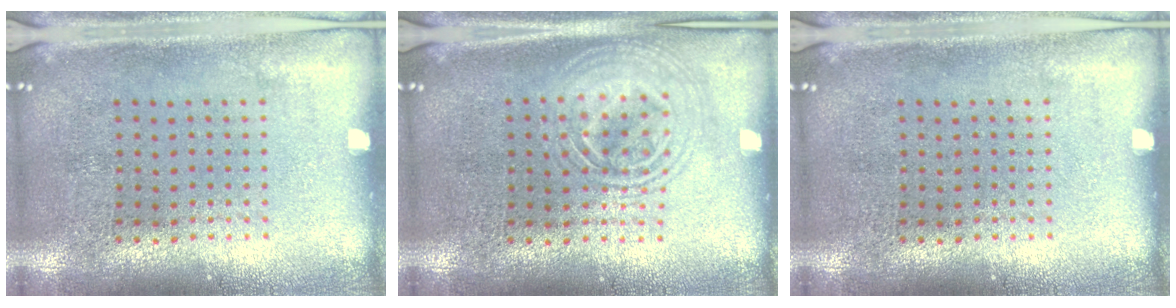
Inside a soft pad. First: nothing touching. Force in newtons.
{"total": 1.7, "press": 1.7, "slide": 0.3}
{"total": 0.0}